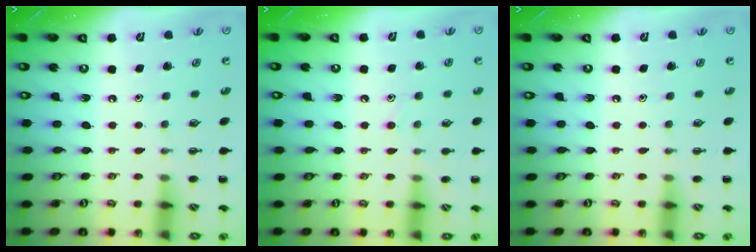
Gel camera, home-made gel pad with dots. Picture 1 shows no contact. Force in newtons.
{"total": 7.2, "press": 6.8, "slide": 2.4}
{"total": 0.0}